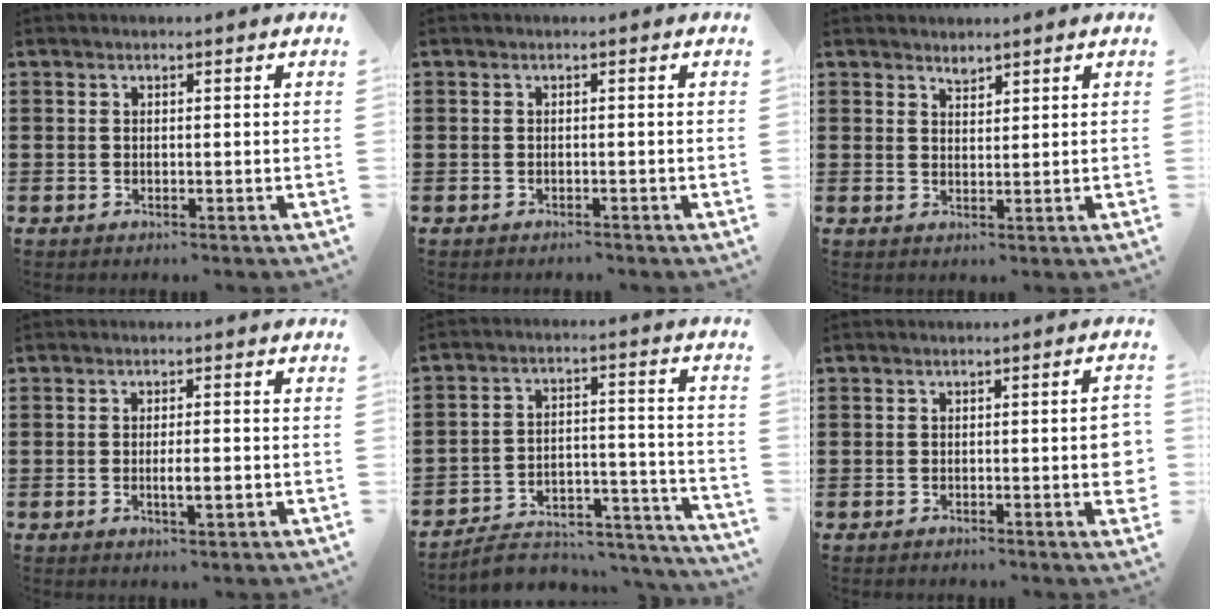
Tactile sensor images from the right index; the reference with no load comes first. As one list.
[{"total": 0.7, "force": [-0.7, 0.1, 0.1], "torque": [-0.004, -0.002, -0.014]}, {"total": 1.4, "force": [1.4, 0.2, 0.2], "torque": [-0.006, 0.000, 0.026]}, {"total": 2.8, "force": [-0.7, 0.6, 2.7], "torque": [-0.045, 0.000, -0.013]}, {"total": 6.8, "force": [-6.2, 1.8, 2.2], "torque": [-0.034, 0.016, -0.119]}, {"total": 3.6, "force": [-1.1, 0.9, 3.4], "torque": [-0.035, -0.005, -0.021]}]